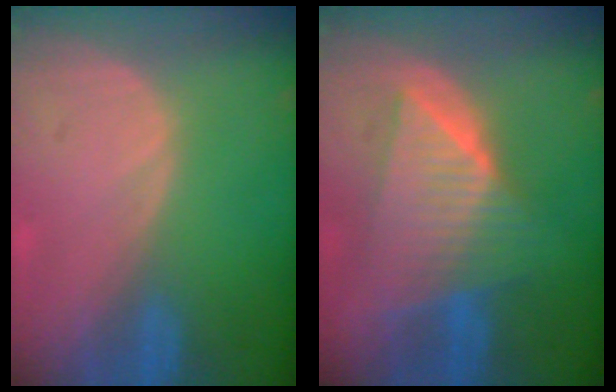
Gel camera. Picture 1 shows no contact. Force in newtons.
{"total": 9.2, "press": 9.2, "slide": 0.5}